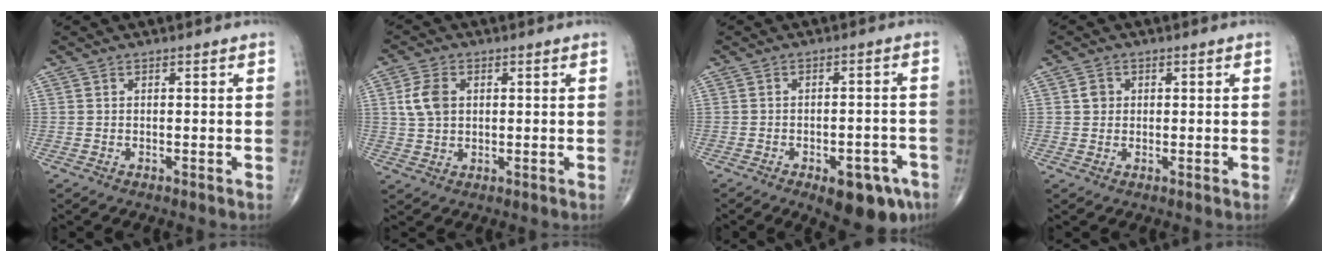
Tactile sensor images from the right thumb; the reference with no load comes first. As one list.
[{"total": 5.6, "force": [1.2, 3.9, 3.8], "torque": [-0.073, -0.001, 0.023]}, {"total": 10.6, "force": [-6.0, 4.8, 7.3], "torque": [-0.065, 0.028, -0.073]}, {"total": 2.1, "force": [0.4, 1.9, 0.8], "torque": [-0.004, 0.000, 0.006]}]